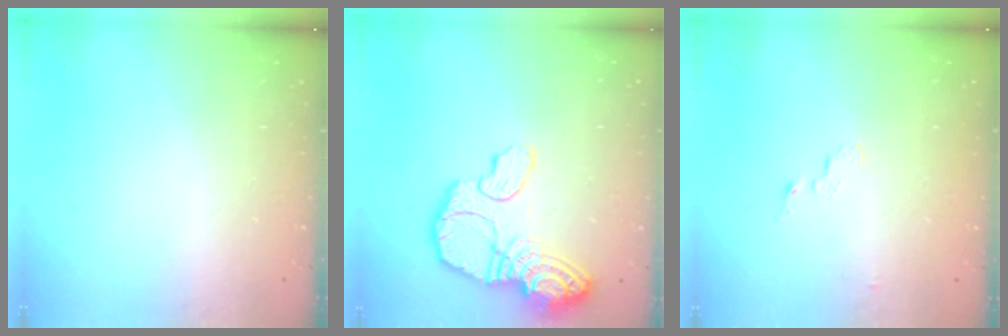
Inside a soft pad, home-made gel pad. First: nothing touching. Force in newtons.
{"total": 19.1, "press": 19.0, "slide": 1.7}
{"total": 3.9, "press": 3.9, "slide": 0.4}